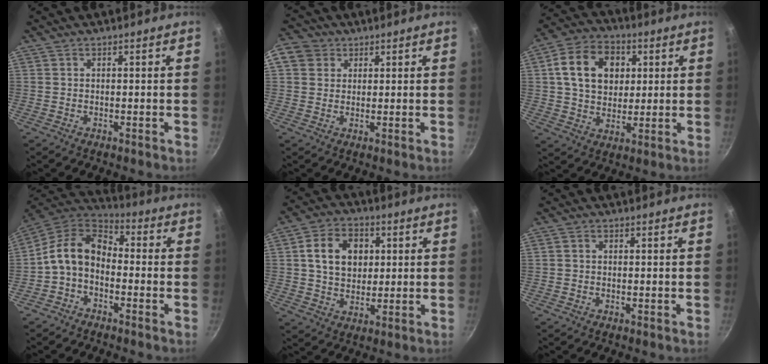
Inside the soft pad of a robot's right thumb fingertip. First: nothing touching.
{"total": 8.1, "force": [2.9, 6.9, 3.2], "torque": [-0.049, 0.010, 0.042]}
{"total": 14.1, "force": [3.4, 10.8, 8.4], "torque": [-0.124, 0.007, 0.050]}
{"total": 11.2, "force": [-2.0, 7.9, 7.7], "torque": [-0.129, 0.050, -0.059]}
{"total": 10.8, "force": [2.3, 8.3, 6.5], "torque": [-0.089, 0.004, 0.035]}
{"total": 0.9, "force": [0.0, 0.8, 0.4], "torque": [-0.007, 0.005, -0.001]}